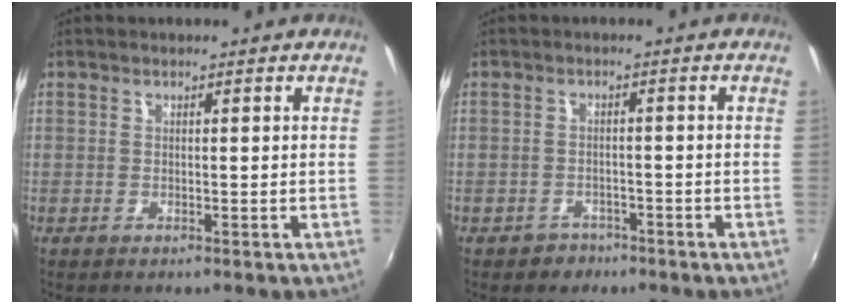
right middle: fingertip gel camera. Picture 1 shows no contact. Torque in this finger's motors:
{"motor_torque": [-2.14, 0.00, -0.11, -0.03]}